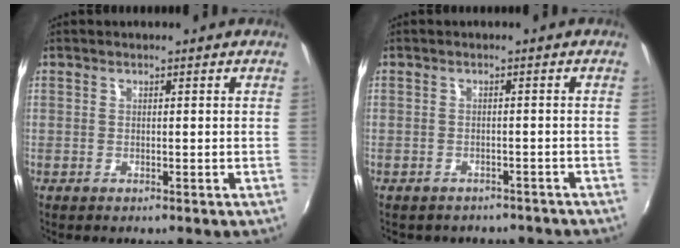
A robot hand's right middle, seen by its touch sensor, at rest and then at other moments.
{"total": 6.6, "force": [-5.6, 2.8, 1.9], "torque": [-0.043, -0.015, -0.067]}